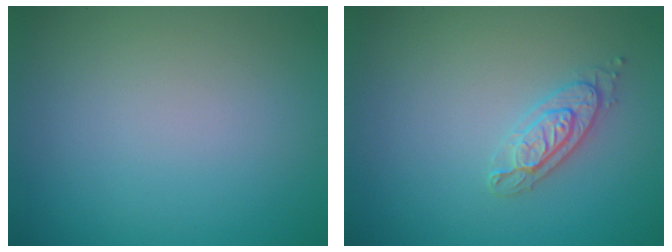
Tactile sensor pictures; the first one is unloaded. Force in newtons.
{"total": 2.2, "press": 2.2, "slide": 0.3}